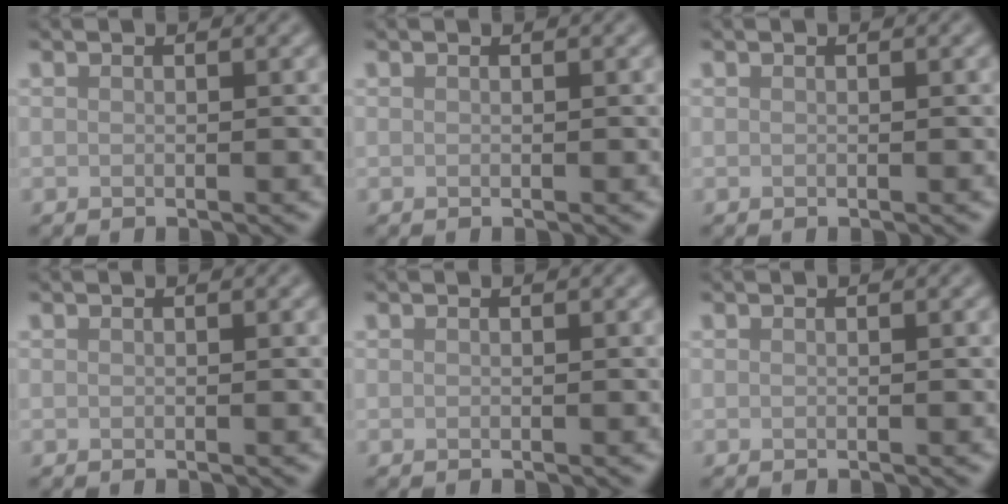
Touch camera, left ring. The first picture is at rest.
{"total": 0.0}
{"total": 0.0}
{"total": 0.0}
{"total": 0.0}
{"total": 0.0}